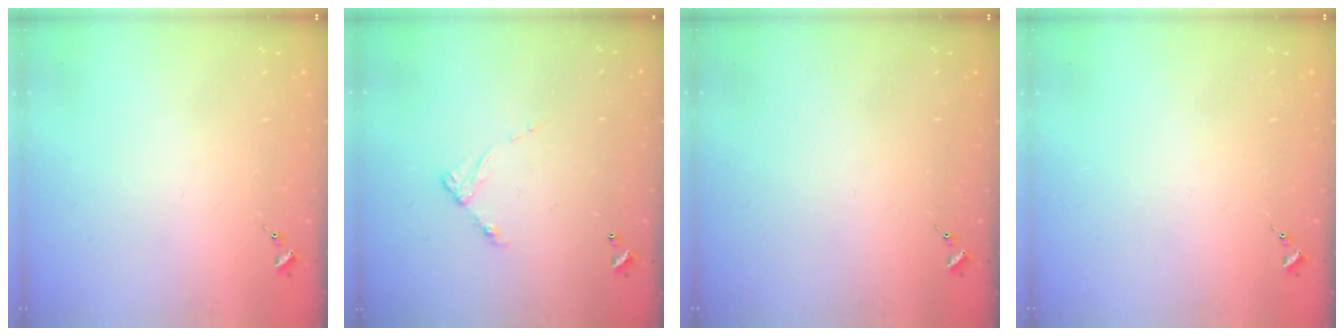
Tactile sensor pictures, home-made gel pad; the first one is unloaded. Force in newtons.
{"total": 6.1, "press": 6.1, "slide": 0.5}
{"total": 0.0}
{"total": 0.0}